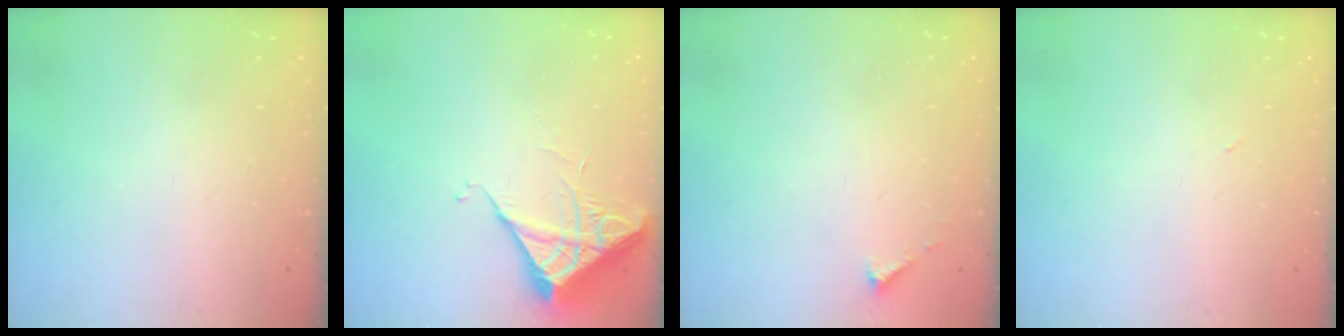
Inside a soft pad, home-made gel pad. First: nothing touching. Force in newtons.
{"total": 5.8, "press": 5.8, "slide": 0.2}
{"total": 2.1, "press": 2.1, "slide": 0.2}
{"total": 2.4, "press": 2.3, "slide": 0.8}